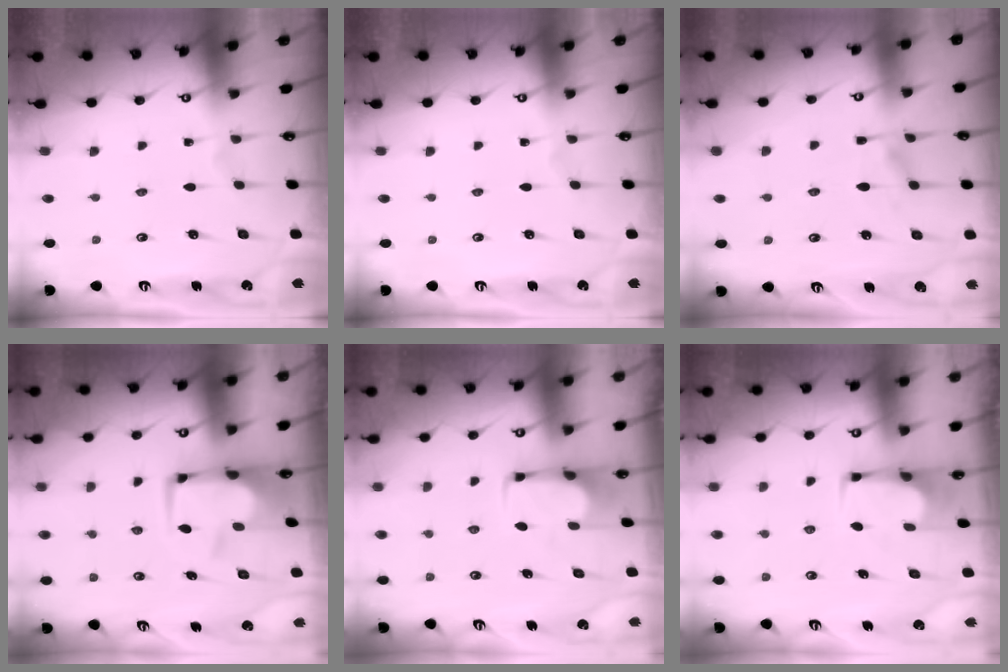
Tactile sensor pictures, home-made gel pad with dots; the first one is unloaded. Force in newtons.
{"total": 0.0}
{"total": 1.6, "press": 1.0, "slide": 1.2}
{"total": 1.0, "press": 0.2, "slide": 1.0}
{"total": 2.8, "press": 2.8, "slide": 0.5}
{"total": 2.3, "press": 2.3, "slide": 0.3}